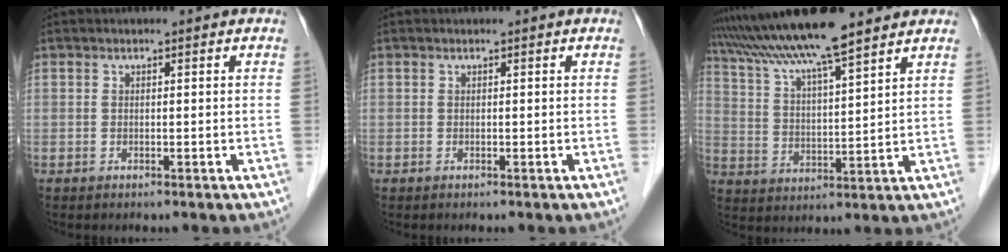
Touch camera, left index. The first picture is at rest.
{"total": 0.0}
{"total": 13.8, "force": [11.5, 0.3, 7.6], "torque": [-0.139, 0.020, 0.199]}